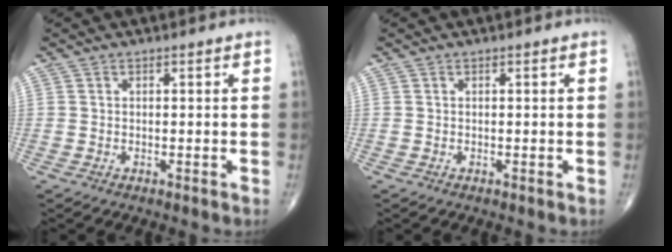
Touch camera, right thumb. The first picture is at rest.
{"total": 0.0}